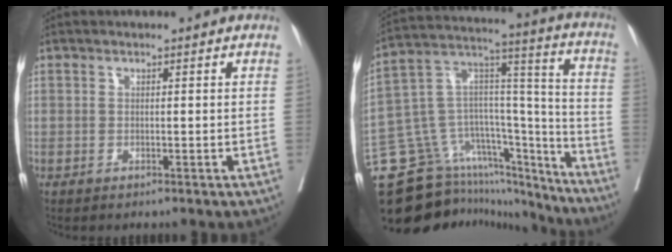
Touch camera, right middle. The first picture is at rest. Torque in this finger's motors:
{"motor_torque": [1.07, -1.07, 0.66, 0.01]}